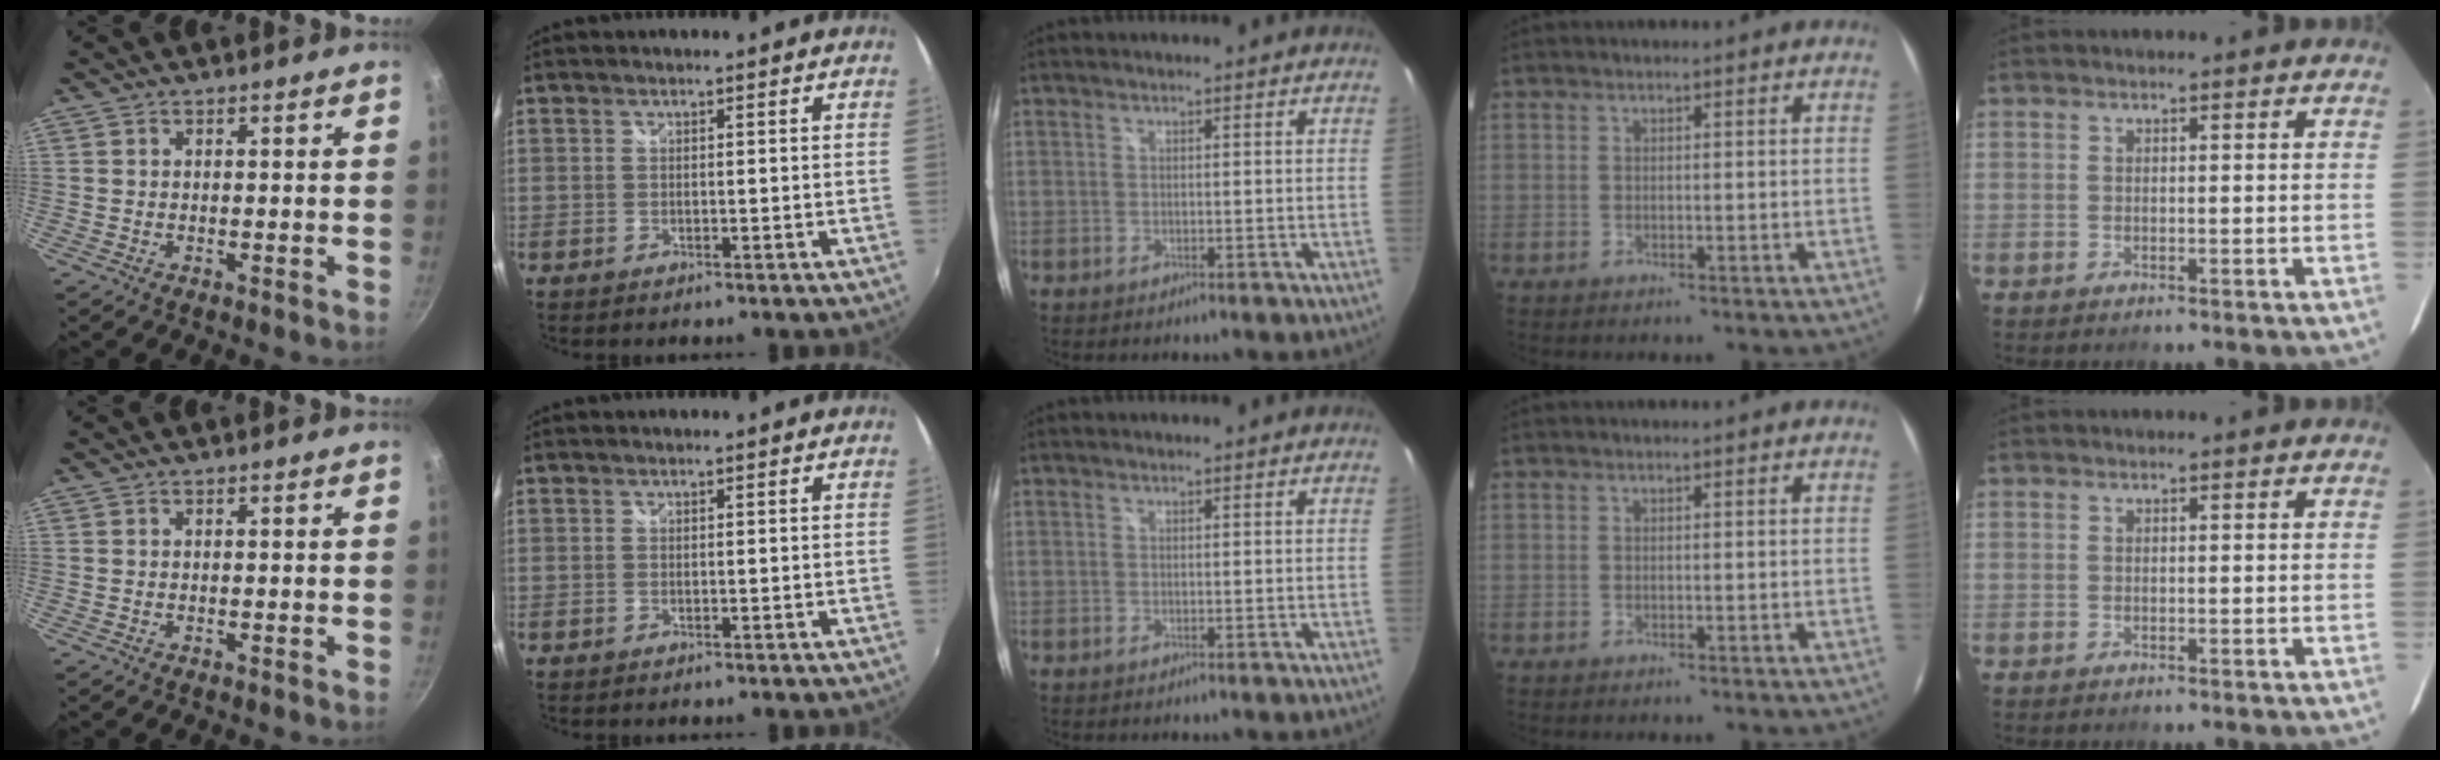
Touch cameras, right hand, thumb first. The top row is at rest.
{}